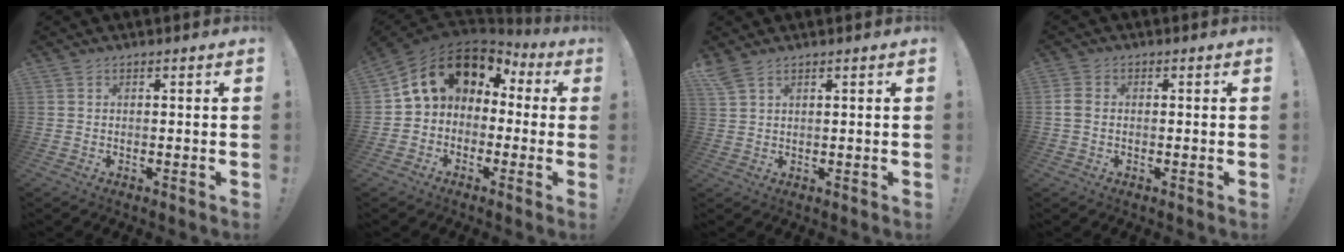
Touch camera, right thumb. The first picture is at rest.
{"total": 12.4, "force": [4.1, 9.3, 7.2], "torque": [-0.134, -0.011, 0.073]}
{"total": 3.0, "force": [2.3, 0.8, 1.7], "torque": [-0.042, -0.006, 0.046]}
{"total": 2.9, "force": [-0.2, 2.2, 1.9], "torque": [-0.045, 0.011, -0.004]}